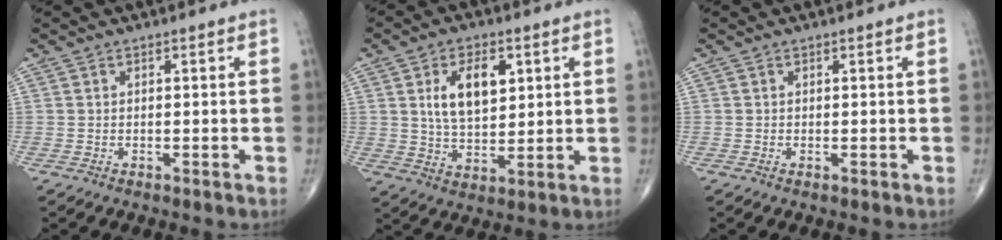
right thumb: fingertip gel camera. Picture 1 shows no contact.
{"total": 10.8, "force": [3.0, 6.2, 8.3], "torque": [-0.123, -0.010, 0.057]}
{"total": 0.0}